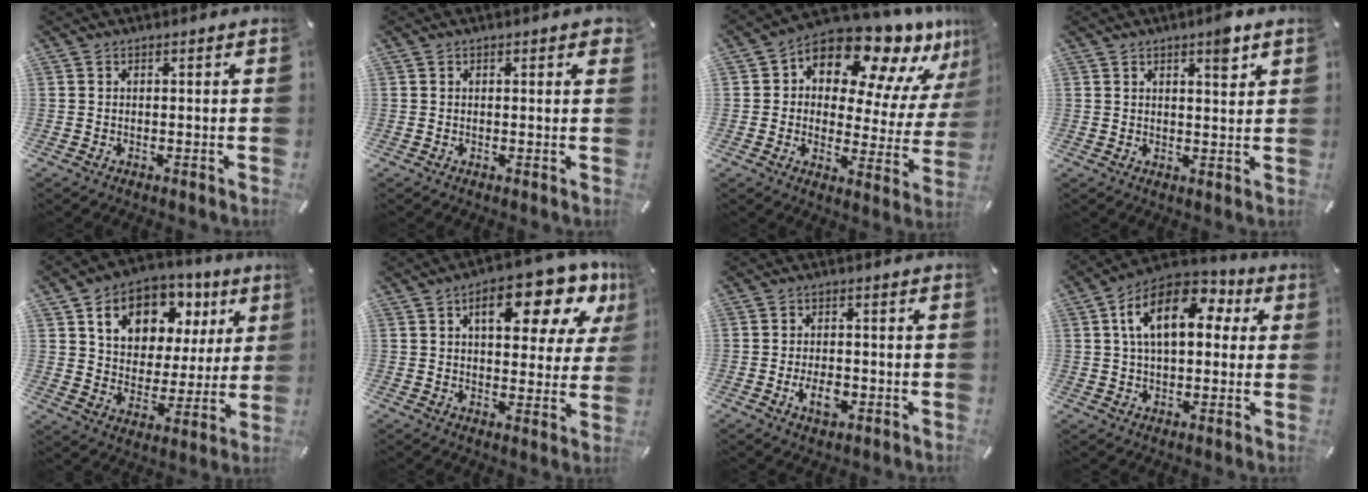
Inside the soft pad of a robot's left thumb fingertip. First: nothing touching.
{"total": 1.2, "force": [0.5, 0.5, 0.9], "torque": [-0.010, 0.001, 0.007]}
{"total": 13.9, "force": [10.7, 6.2, 6.4], "torque": [-0.102, -0.102, 0.179]}
{"total": 4.8, "force": [3.1, 1.6, 3.4], "torque": [-0.040, -0.014, 0.046]}
{"total": 14.0, "force": [7.0, 10.3, 6.3], "torque": [-0.105, -0.031, 0.124]}
{"total": 17.4, "force": [8.7, 8.1, 12.6], "torque": [-0.157, -0.043, 0.134]}
{"total": 5.1, "force": [-1.6, 2.9, 3.8], "torque": [-0.082, 0.003, -0.030]}
{"total": 15.9, "force": [4.9, 9.1, 12.1], "torque": [-0.215, -0.003, 0.079]}